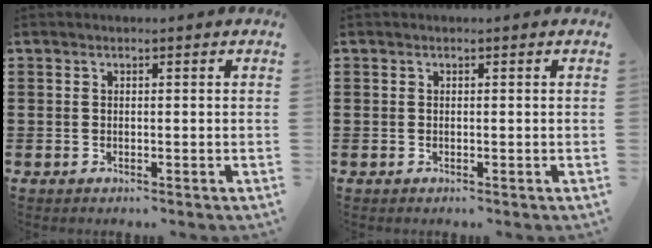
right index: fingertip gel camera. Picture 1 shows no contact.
{"total": 0.0}